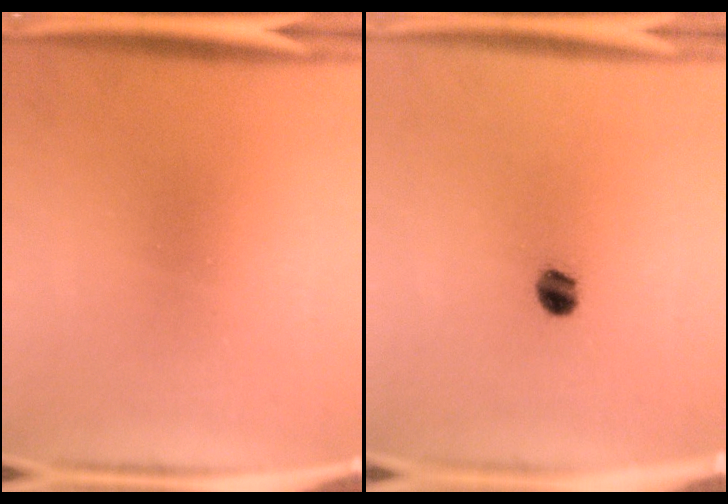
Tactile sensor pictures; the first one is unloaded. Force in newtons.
{"total": 3.5}